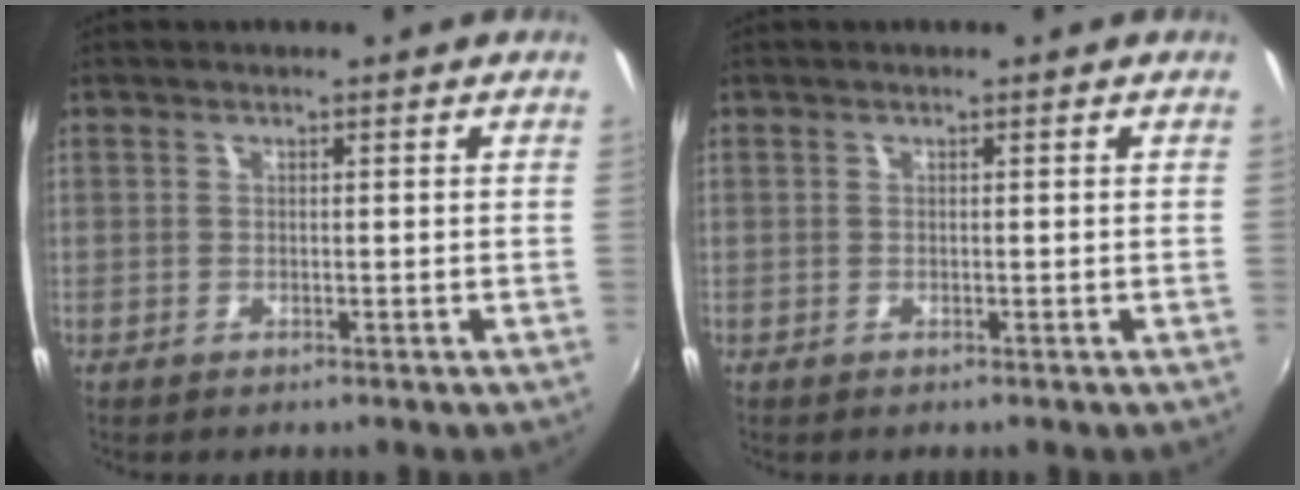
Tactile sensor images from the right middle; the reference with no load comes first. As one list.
[{"total": 0.0}]